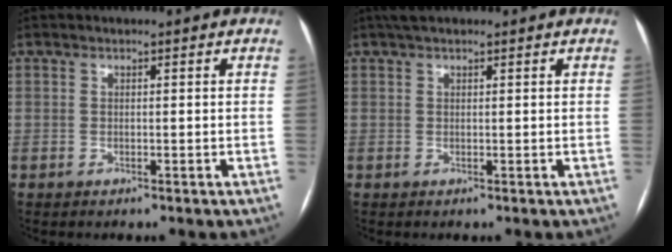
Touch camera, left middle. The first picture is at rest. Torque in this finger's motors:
{"motor_torque": [0.41, -0.42, 0.07, 0.00]}